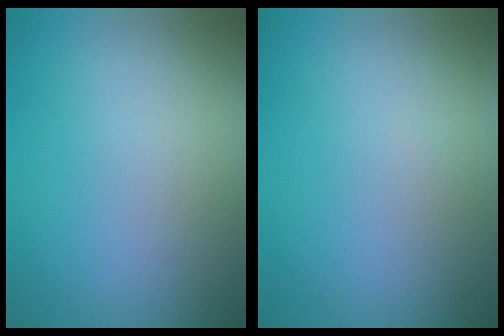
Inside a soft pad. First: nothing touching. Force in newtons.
{"total": 0.0}